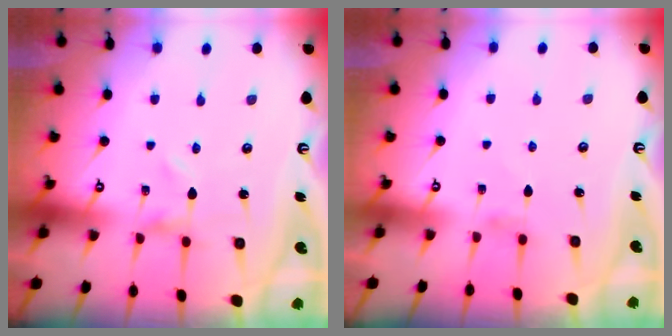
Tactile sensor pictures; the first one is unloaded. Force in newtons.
{"total": 1.8, "press": 1.8, "slide": 0.3}